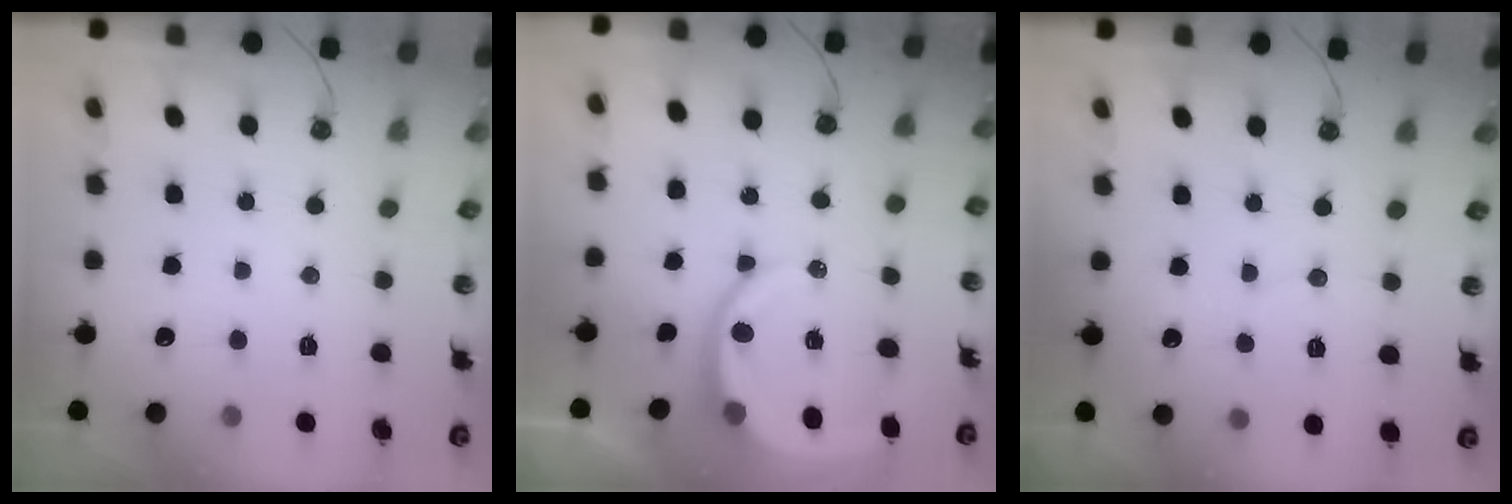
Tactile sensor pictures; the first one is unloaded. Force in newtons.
{"total": 10.6, "press": 10.5, "slide": 1.2}
{"total": 3.1, "press": 3.0, "slide": 0.9}